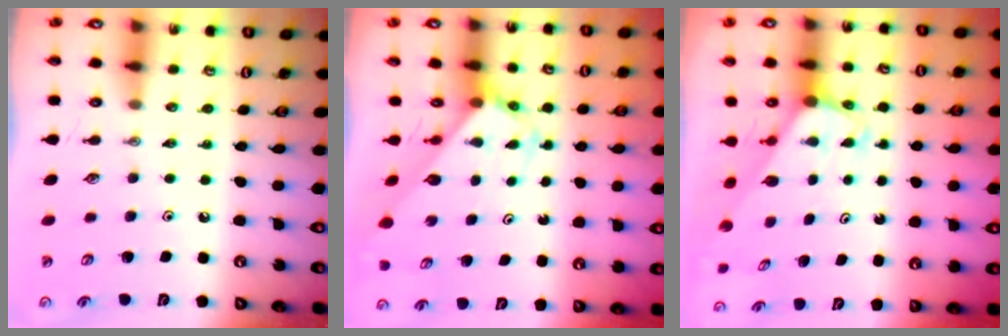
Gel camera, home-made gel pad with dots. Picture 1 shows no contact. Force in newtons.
{"total": 2.8, "press": 2.8, "slide": 0.1}
{"total": 2.0, "press": 2.0, "slide": 0.1}